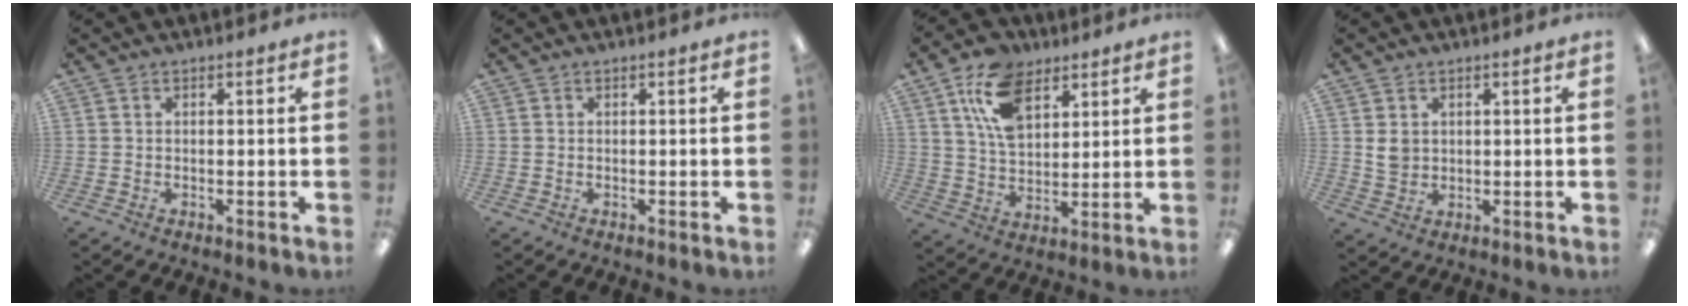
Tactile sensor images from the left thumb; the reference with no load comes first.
{"total": 0.0}
{"total": 13.9, "force": [7.5, 8.4, 8.3], "torque": [-0.148, -0.009, 0.139]}
{"total": 3.5, "force": [1.1, 2.9, 1.5], "torque": [-0.024, 0.002, 0.020]}